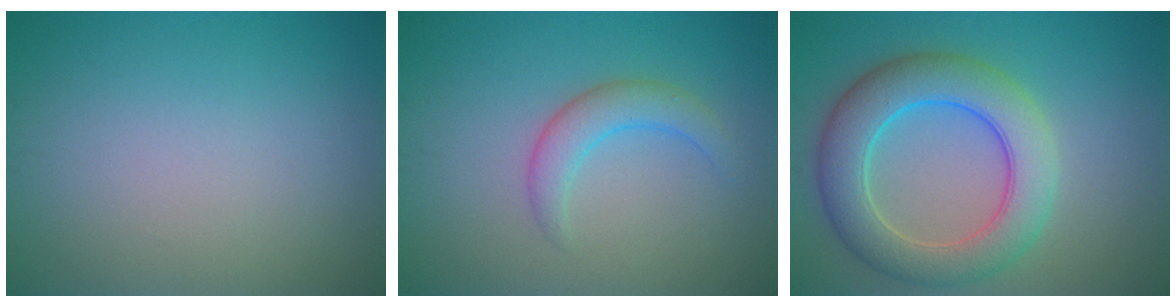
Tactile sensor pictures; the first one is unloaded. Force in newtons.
{"total": 2.8, "press": 2.8, "slide": 0.2}
{"total": 7.7, "press": 7.7, "slide": 0.2}